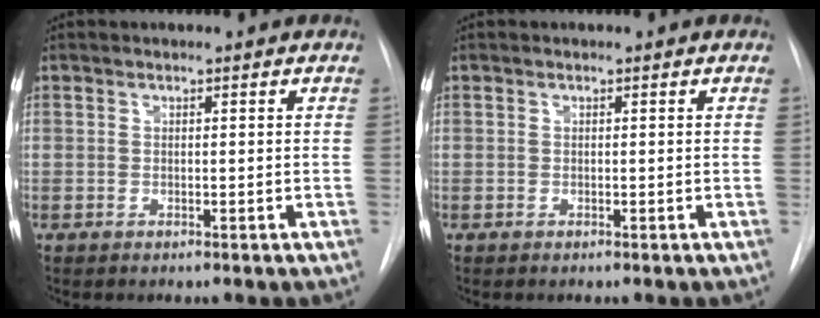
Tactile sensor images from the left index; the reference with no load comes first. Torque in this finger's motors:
{"motor_torque": [0.00, 0.00, 0.00, 0.00]}